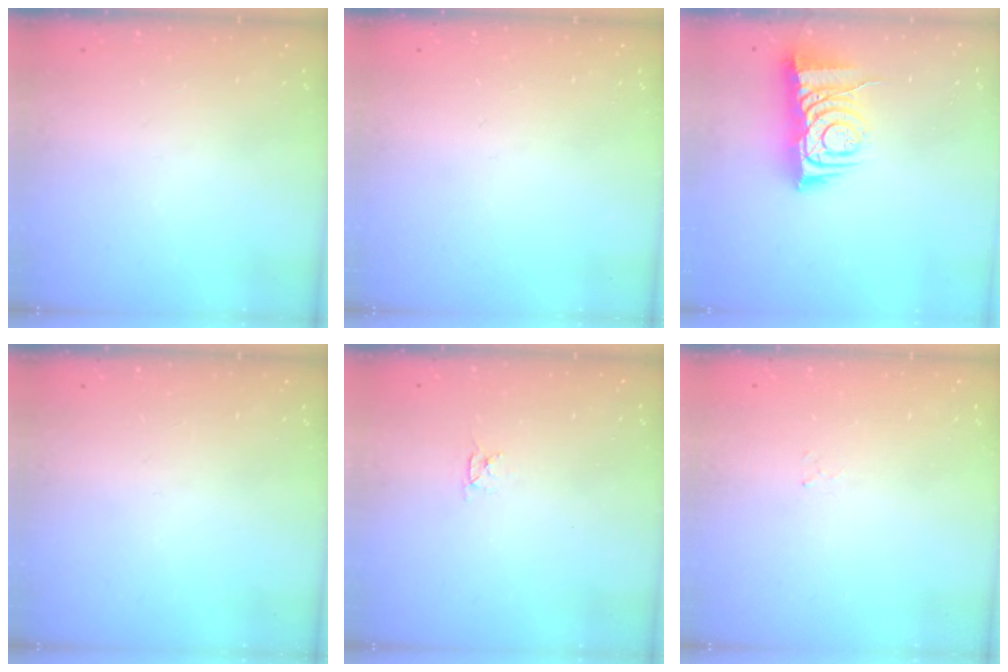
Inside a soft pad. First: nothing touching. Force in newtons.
{"total": 0.0}
{"total": 9.1, "press": 9.0, "slide": 1.0}
{"total": 0.0}
{"total": 2.8, "press": 2.8, "slide": 0.3}
{"total": 1.5, "press": 1.5, "slide": 0.2}